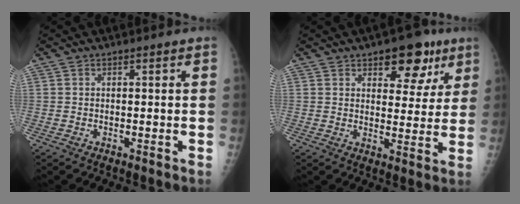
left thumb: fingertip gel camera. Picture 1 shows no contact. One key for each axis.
{"total": 10.3, "fx": 5.9, "fy": 5.6, "fz": 6.4, "tx": -0.038, "ty": -0.023, "tz": 0.078}